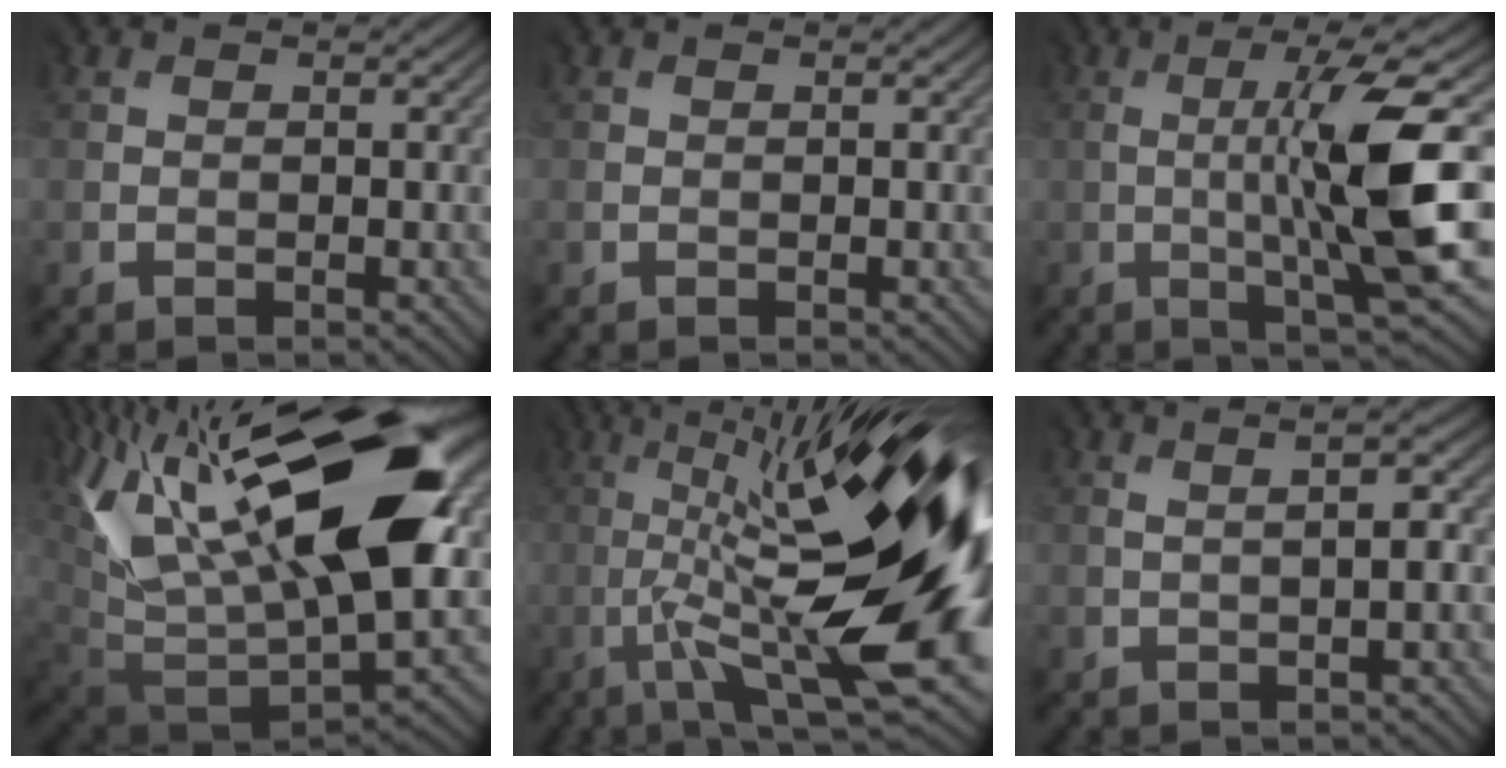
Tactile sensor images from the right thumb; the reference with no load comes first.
{"total": 0.0}
{"total": 10.8, "force": [-0.7, 1.0, 10.8], "torque": [-0.165, 0.016, -0.008]}
{"total": 20.0, "force": [7.9, 9.4, 15.8], "torque": [-0.305, -0.004, 0.164]}
{"total": 19.8, "force": [-1.8, 5.1, 19.1], "torque": [-0.286, 0.002, -0.025]}
{"total": 2.2, "force": [-0.1, 0.1, 2.2], "torque": [-0.032, 0.004, 0.004]}